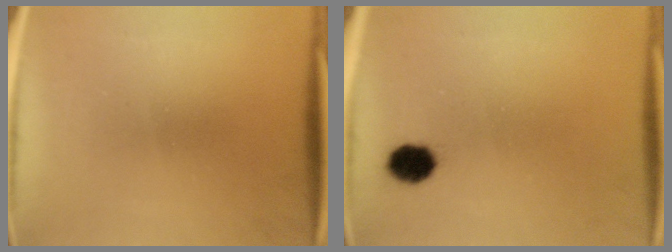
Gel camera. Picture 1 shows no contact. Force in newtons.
{"total": 5.6}